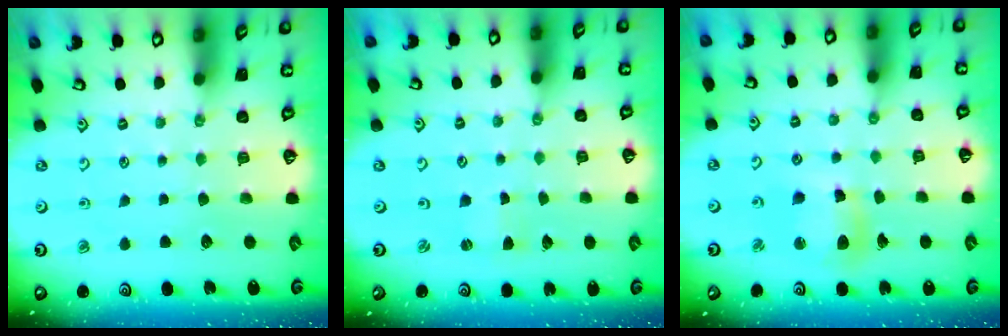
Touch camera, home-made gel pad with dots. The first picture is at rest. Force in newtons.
{"total": 1.3, "press": 1.2, "slide": 0.2}
{"total": 11.3, "press": 11.2, "slide": 1.5}